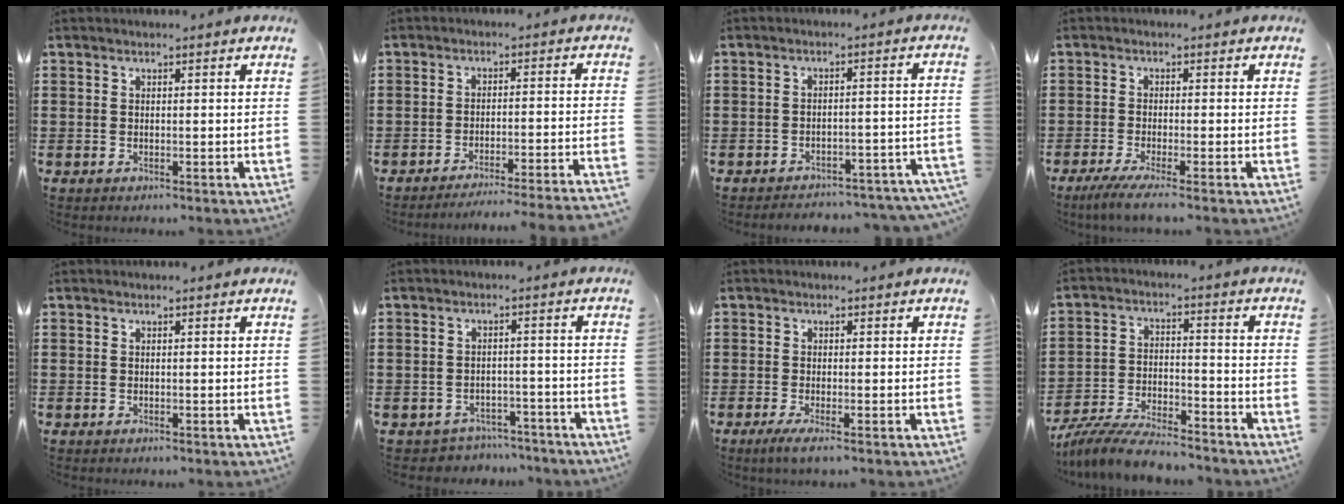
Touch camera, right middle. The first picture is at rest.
{"total": 3.9, "force": [-3.6, -0.7, 1.2], "torque": [-0.019, -0.008, -0.076]}
{"total": 3.2, "force": [-3.1, 0.3, 0.4], "torque": [-0.010, 0.004, -0.067]}
{"total": 2.7, "force": [-1.9, -0.2, 1.9], "torque": [-0.045, -0.012, -0.038]}
{"total": 0.0}
{"total": 3.0, "force": [-2.9, 0.5, -0.4], "torque": [-0.004, 0.001, -0.066]}
{"total": 1.5, "force": [-0.7, -0.1, 1.3], "torque": [-0.021, -0.005, -0.012]}
{"total": 7.9, "force": [-7.4, 0.8, 2.4], "torque": [-0.055, 0.004, -0.146]}